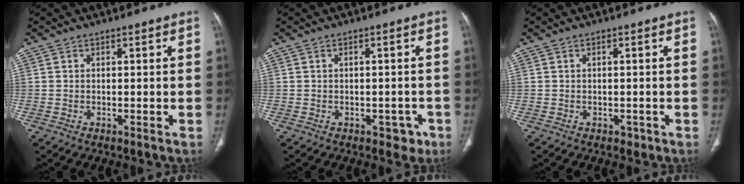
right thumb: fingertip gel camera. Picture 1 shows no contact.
{"total": 3.2, "force": [-1.6, 2.2, 1.6], "torque": [-0.002, 0.009, -0.015]}
{"total": 0.9, "force": [-0.4, 0.7, 0.3], "torque": [-0.003, 0.002, -0.002]}